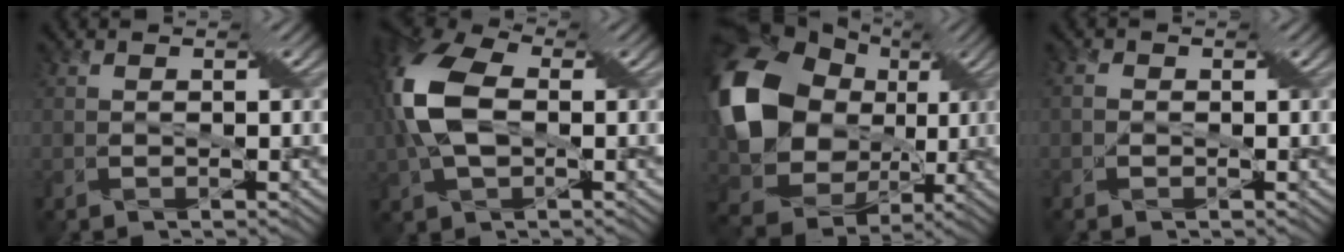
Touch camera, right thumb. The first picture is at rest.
{"total": 12.4, "force": [0.3, 7.4, 9.9], "torque": [-0.254, 0.005, -0.002]}
{"total": 17.5, "force": [2.5, 14.0, 10.2], "torque": [-0.249, -0.010, 0.058]}
{"total": 1.4, "force": [-0.2, 1.3, 0.5], "torque": [0.000, 0.007, -0.016]}